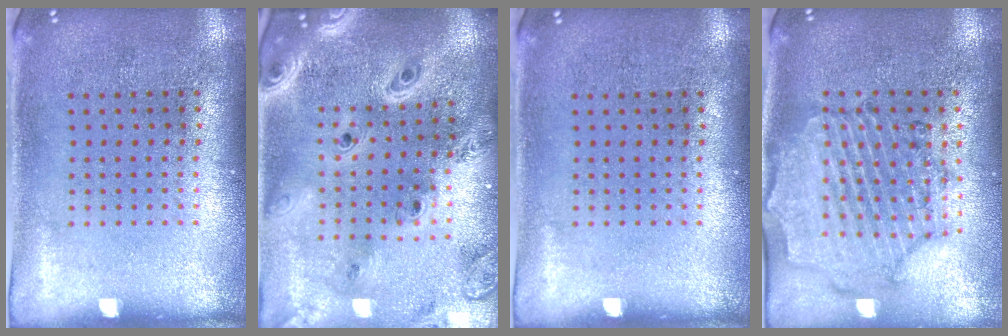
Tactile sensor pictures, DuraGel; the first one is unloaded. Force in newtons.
{"total": 3.6, "press": 2.9, "slide": 2.2}
{"total": 0.0}
{"total": 1.6, "press": 1.6, "slide": 0.3}